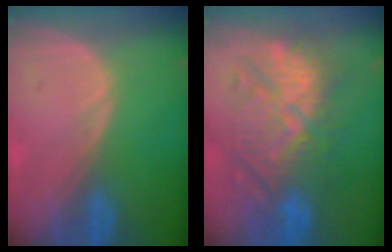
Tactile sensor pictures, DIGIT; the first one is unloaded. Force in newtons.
{"total": 10.6, "press": 10.6, "slide": 1.2}